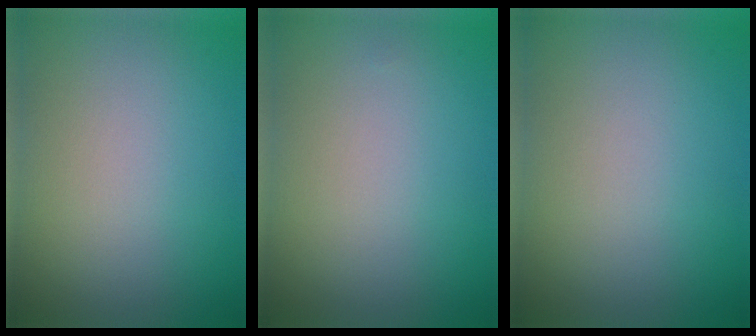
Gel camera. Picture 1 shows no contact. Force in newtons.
{"total": 0.0}
{"total": 0.0}